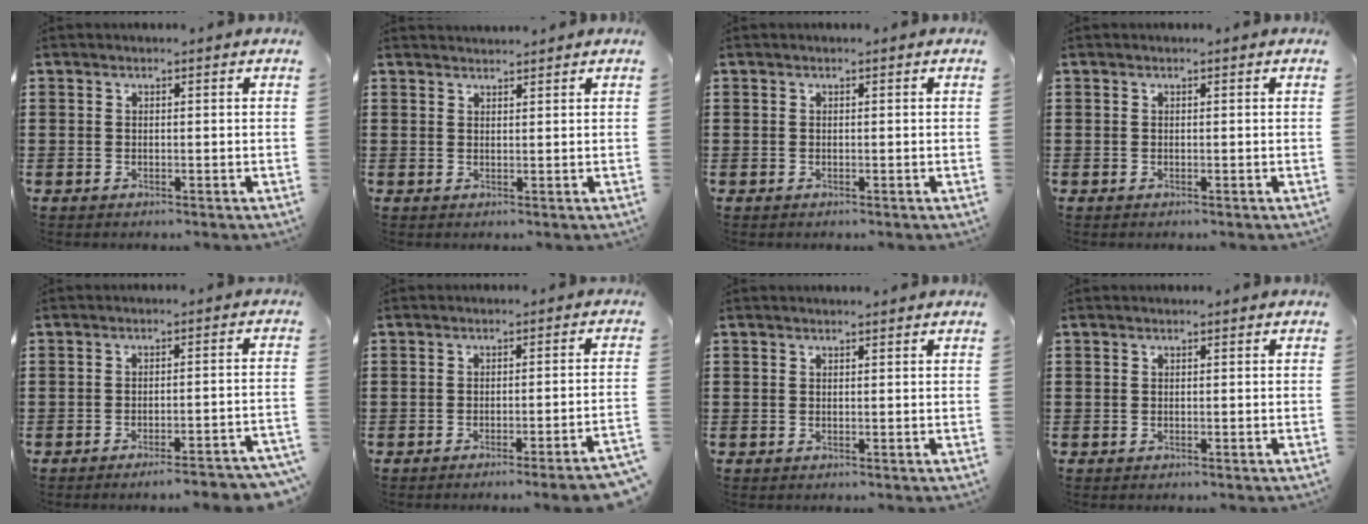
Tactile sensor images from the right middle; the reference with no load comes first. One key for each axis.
{"total": 1.4, "fx": 1.4, "fy": 0.1, "fz": 0.0, "tx": -0.003, "ty": 0.000, "tz": 0.026}
{"total": 0.0}
{"total": 0.0}
{"total": 3.6, "fx": -3.2, "fy": -0.3, "fz": 1.6, "tx": -0.025, "ty": -0.005, "tz": -0.063}
{"total": 3.0, "fx": -2.5, "fy": -0.6, "fz": 1.6, "tx": -0.026, "ty": -0.005, "tz": -0.051}
{"total": 0.0}
{"total": 0.0}